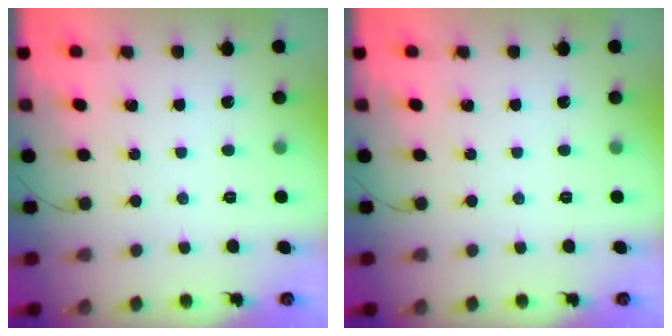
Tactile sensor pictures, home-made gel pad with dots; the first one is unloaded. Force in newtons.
{"total": 0.0}